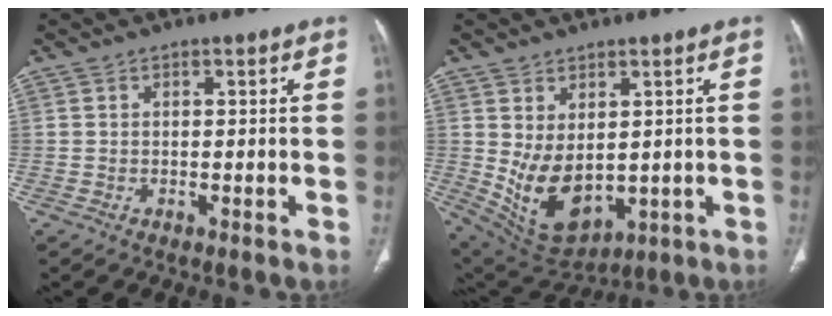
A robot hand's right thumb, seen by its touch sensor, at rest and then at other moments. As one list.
[{"total": 11.4, "force": [0.2, 7.2, 8.9], "torque": [-0.141, -0.015, 0.041]}]